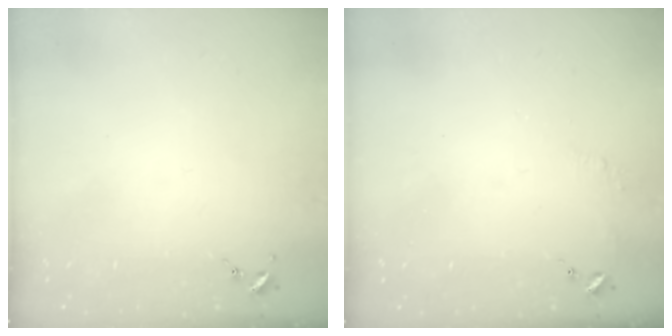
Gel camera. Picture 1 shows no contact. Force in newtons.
{"total": 4.8, "press": 4.8, "slide": 0.4}